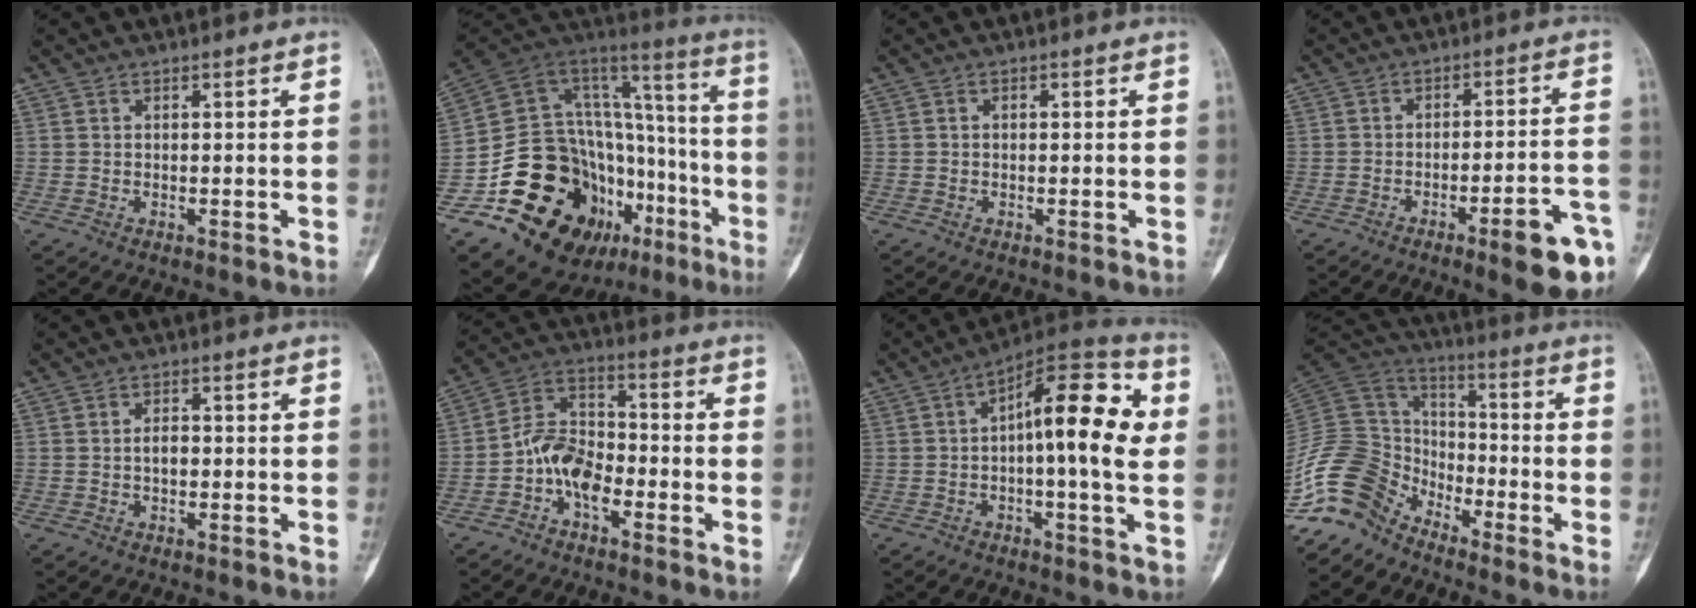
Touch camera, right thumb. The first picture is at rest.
{"total": 30.4, "force": [-13.2, 18.1, 20.5], "torque": [-0.276, 0.114, -0.202]}
{"total": 0.5, "force": [0.0, 0.4, 0.4], "torque": [-0.007, 0.001, -0.001]}
{"total": 11.3, "force": [-6.1, 2.3, 9.3], "torque": [-0.112, 0.034, -0.077]}
{"total": 2.0, "force": [-0.2, 1.2, 1.6], "torque": [-0.019, 0.004, -0.007]}
{"total": 9.4, "force": [-3.5, 5.8, 6.5], "torque": [-0.105, 0.039, -0.078]}
{"total": 20.2, "force": [3.1, 7.3, 18.5], "torque": [-0.245, 0.023, 0.033]}
{"total": 15.4, "force": [-11.1, 9.2, 5.3], "torque": [-0.100, 0.088, -0.224]}